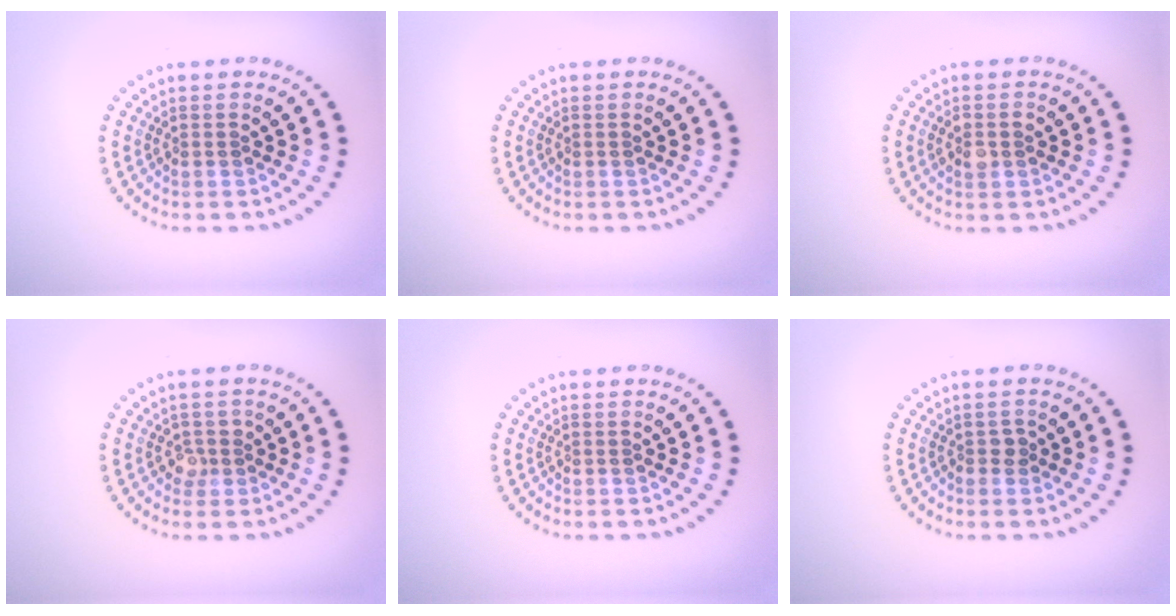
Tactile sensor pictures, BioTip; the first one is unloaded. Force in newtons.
{"total": 0.0}
{"total": 1.7, "press": 1.7, "slide": 0.1}
{"total": 1.5, "press": 1.3, "slide": 0.8}
{"total": 0.0}
{"total": 0.9, "press": 0.9, "slide": 0.2}